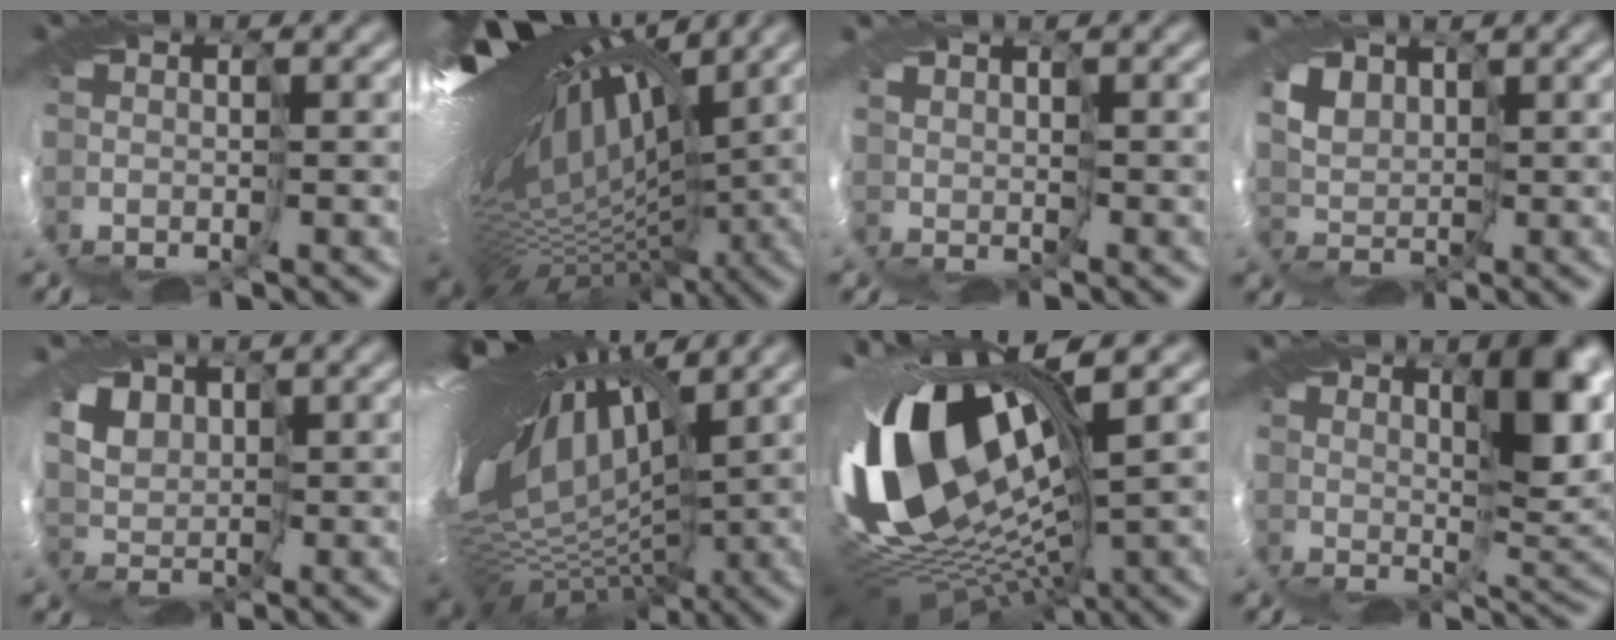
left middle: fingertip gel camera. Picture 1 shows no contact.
{"total": 19.2, "force": [3.8, 7.5, 17.3], "torque": [-0.266, 0.020, 0.079]}
{"total": 1.0, "force": [1.0, 0.2, -0.2], "torque": [0.000, -0.002, 0.017]}
{"total": 3.5, "force": [2.6, 2.1, 1.0], "torque": [-0.038, 0.000, 0.052]}
{"total": 3.9, "force": [2.7, 2.5, 1.2], "torque": [-0.041, 0.000, 0.051]}
{"total": 18.3, "force": [4.0, 8.9, 15.5], "torque": [-0.252, 0.001, 0.081]}
{"total": 17.4, "force": [3.2, 7.7, 15.2], "torque": [-0.299, -0.010, 0.055]}
{"total": 6.9, "force": [3.1, 2.2, 5.7], "torque": [-0.087, 0.002, 0.050]}